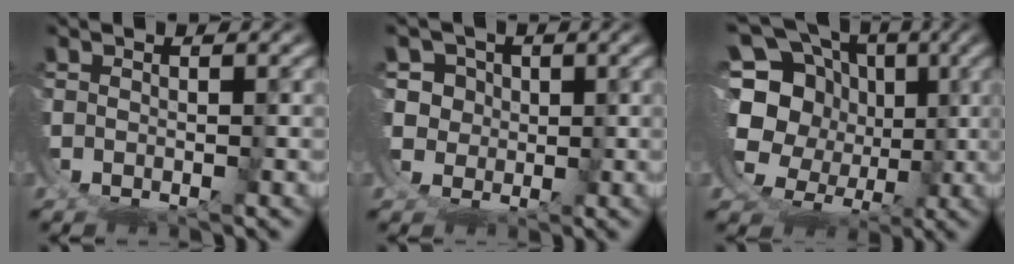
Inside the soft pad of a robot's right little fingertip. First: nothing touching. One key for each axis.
{"total": 6.9, "fx": 1.1, "fy": 6.2, "fz": 2.8, "tx": -0.095, "ty": -0.030, "tz": 0.026}
{"total": 16.2, "fx": 1.9, "fy": 12.8, "fz": 9.8, "tx": -0.182, "ty": -0.022, "tz": 0.025}